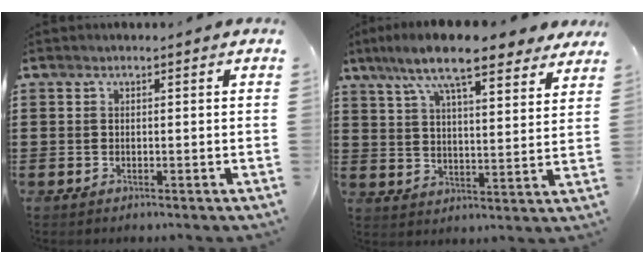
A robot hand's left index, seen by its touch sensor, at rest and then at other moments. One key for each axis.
{"total": 10.8, "fx": 8.4, "fy": 1.9, "fz": 6.4, "tx": -0.147, "ty": -0.027, "tz": 0.144}